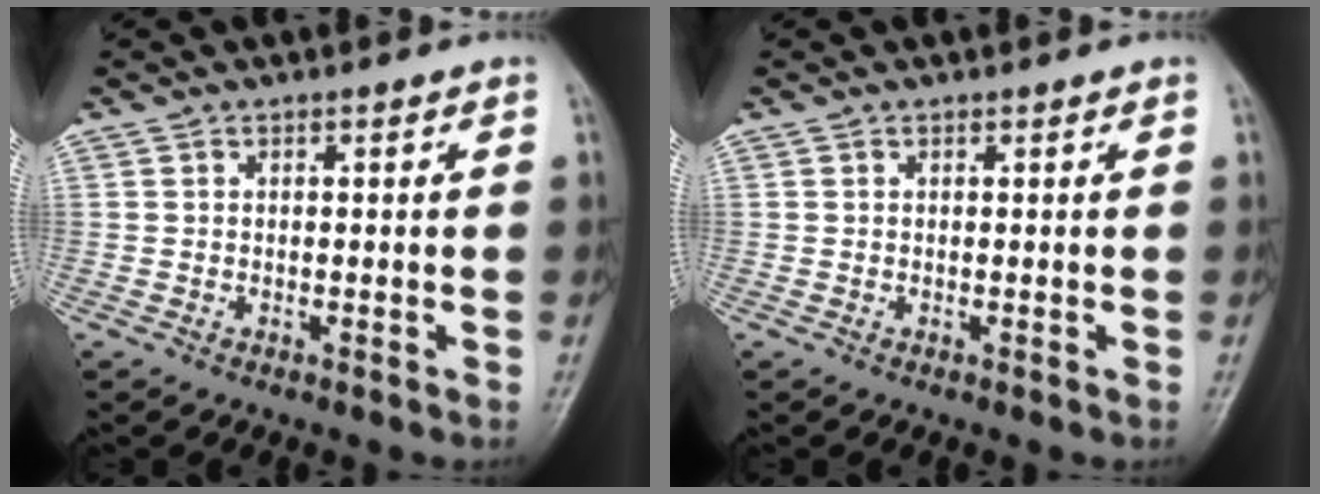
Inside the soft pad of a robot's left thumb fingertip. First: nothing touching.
{"total": 0.0}